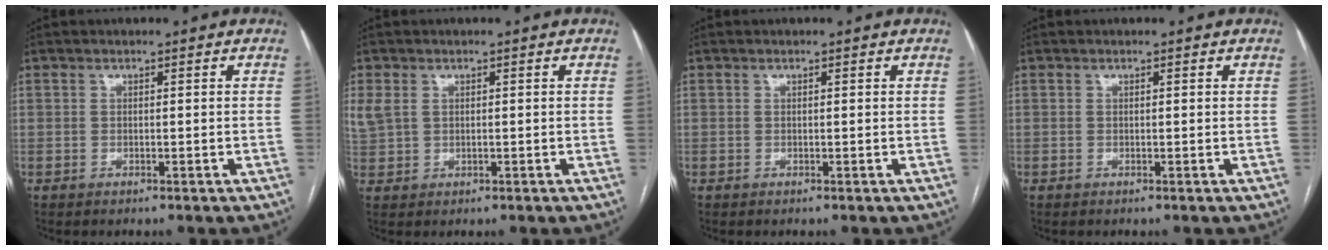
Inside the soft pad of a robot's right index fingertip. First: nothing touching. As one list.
[{"total": 3.3, "force": [1.1, 2.4, 1.9], "torque": [-0.060, 0.015, 0.032]}, {"total": 0.0}, {"total": 0.0}]